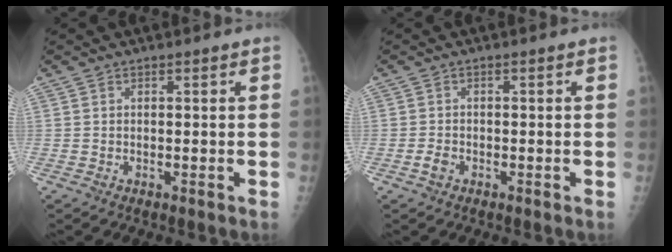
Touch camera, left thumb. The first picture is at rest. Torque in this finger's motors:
{"motor_torque": [-0.35, 0.14, 0.12, 0.06, 0.00]}